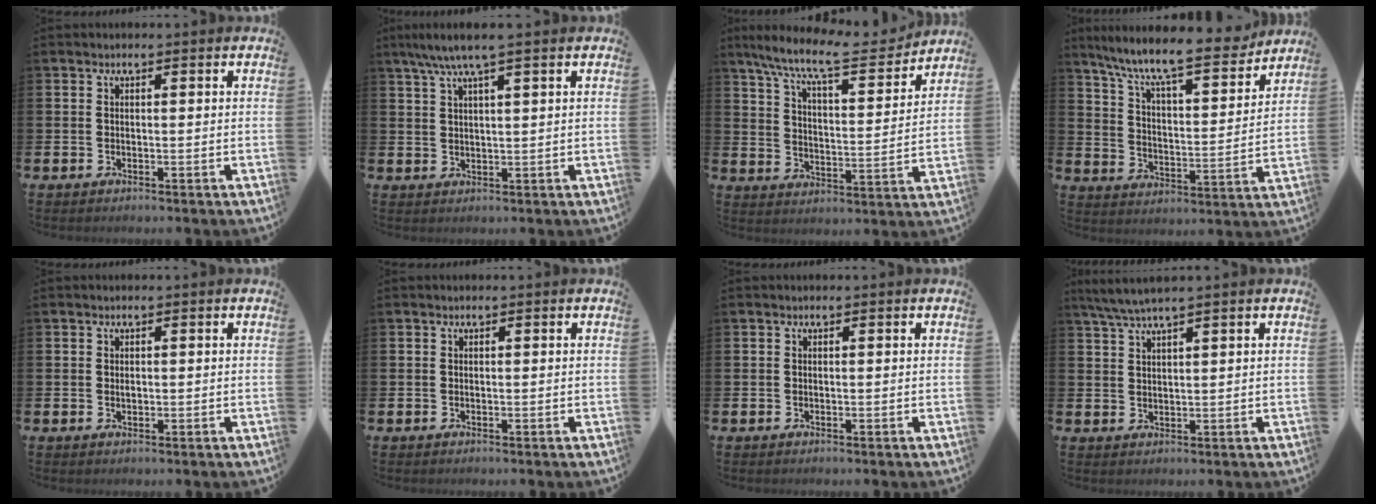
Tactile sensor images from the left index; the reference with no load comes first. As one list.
[{"total": 4.7, "force": [3.3, 0.2, 3.2], "torque": [-0.074, -0.001, 0.060]}, {"total": 10.5, "force": [9.2, 1.8, 4.8], "torque": [-0.124, -0.053, 0.156]}, {"total": 10.5, "force": [9.4, 1.5, 4.5], "torque": [-0.123, -0.064, 0.158]}, {"total": 0.6, "force": [0.1, 0.4, 0.4], "torque": [-0.009, 0.002, 0.000]}, {"total": 0.0}, {"total": 0.0}, {"total": 3.5, "force": [3.0, -0.2, 1.8], "torque": [-0.047, -0.002, 0.055]}]